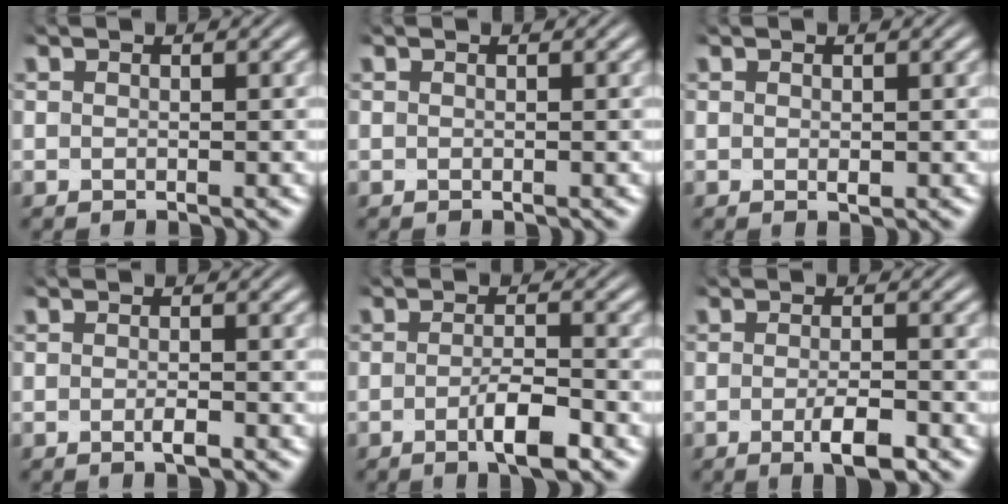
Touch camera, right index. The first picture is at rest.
{"total": 0.0}
{"total": 0.7, "force": [0.0, 0.5, 0.5], "torque": [-0.010, -0.004, 0.002]}
{"total": 1.2, "force": [-0.7, 0.5, 0.9], "torque": [-0.016, 0.005, -0.019]}
{"total": 3.5, "force": [-1.7, 0.5, 3.0], "torque": [-0.048, -0.007, -0.031]}
{"total": 3.1, "force": [-1.6, 0.9, 2.6], "torque": [-0.042, -0.005, -0.028]}